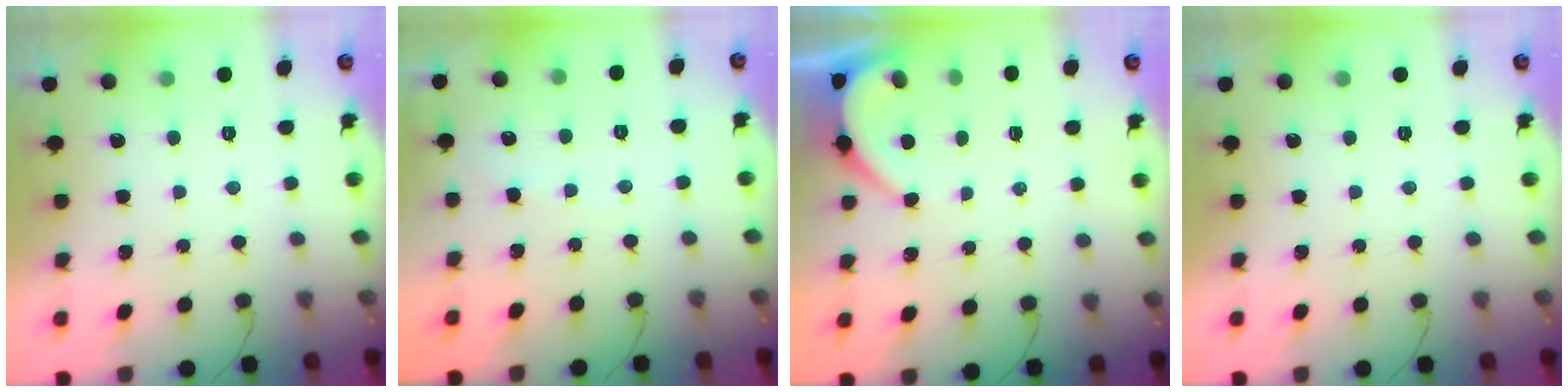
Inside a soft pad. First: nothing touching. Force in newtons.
{"total": 2.5, "press": 2.5, "slide": 0.4}
{"total": 2.3, "press": 2.3, "slide": 0.2}
{"total": 0.0}